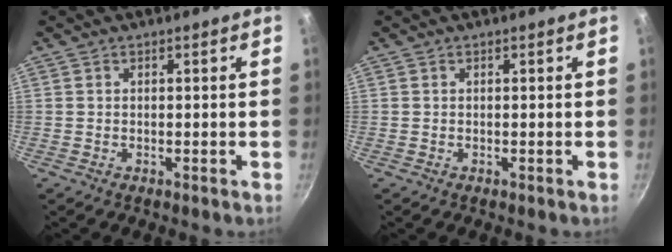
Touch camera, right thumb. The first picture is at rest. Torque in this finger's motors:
{"motor_torque": [-0.01, 0.00, 0.06, 0.08, 0.00]}